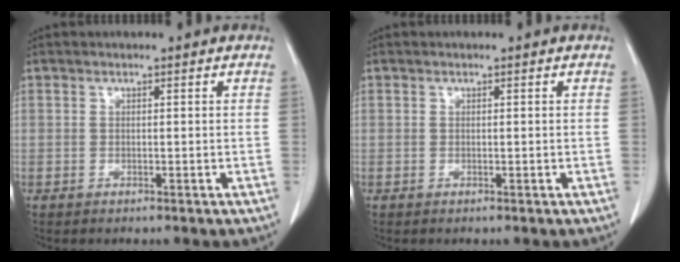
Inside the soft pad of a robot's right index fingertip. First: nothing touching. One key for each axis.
{"total": 0.0}